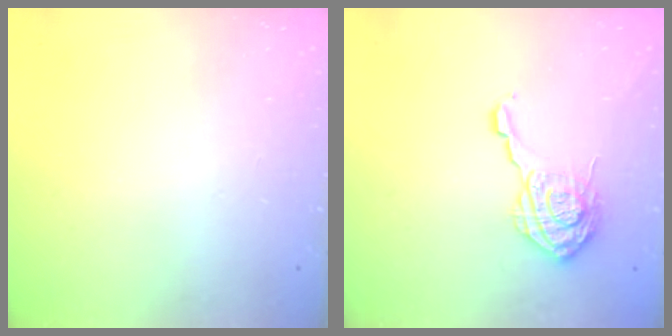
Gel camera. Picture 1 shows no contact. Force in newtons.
{"total": 15.7, "press": 15.6, "slide": 0.9}